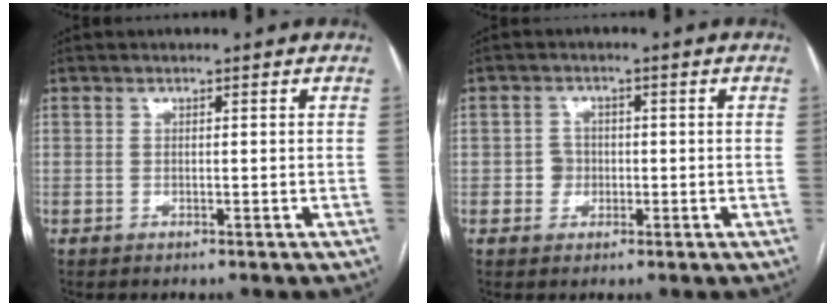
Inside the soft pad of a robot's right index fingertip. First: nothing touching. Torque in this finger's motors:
{"motor_torque": [0.25, 0.05, -0.01, 0.00]}